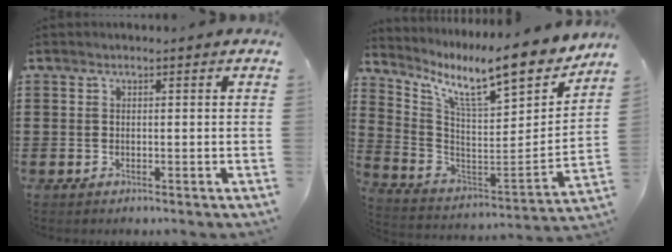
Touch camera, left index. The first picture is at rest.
{"total": 11.4, "force": [8.8, 1.5, 7.2], "torque": [-0.142, -0.072, 0.137]}